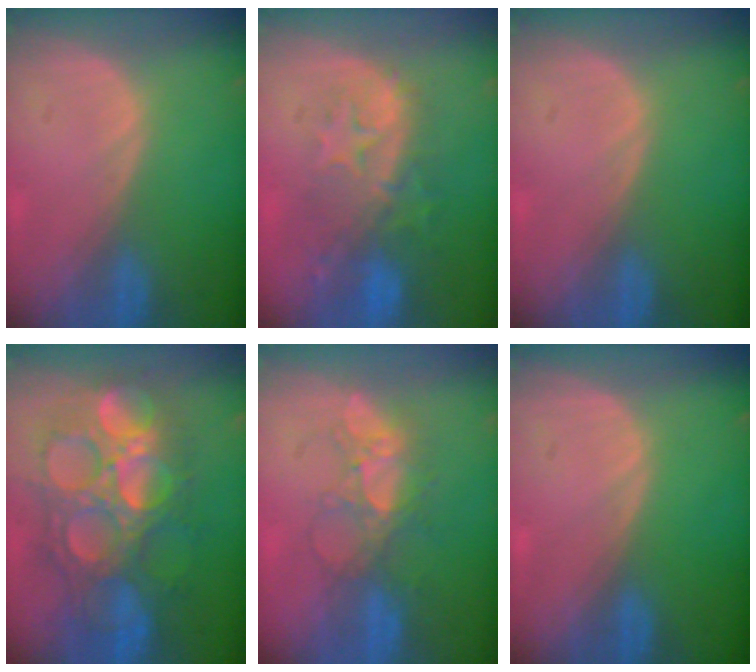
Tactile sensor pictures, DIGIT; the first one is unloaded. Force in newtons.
{"total": 9.9, "press": 8.7, "slide": 4.7}
{"total": 0.0}
{"total": 13.6, "press": 13.5, "slide": 1.5}
{"total": 6.0, "press": 5.8, "slide": 1.6}
{"total": 0.0}